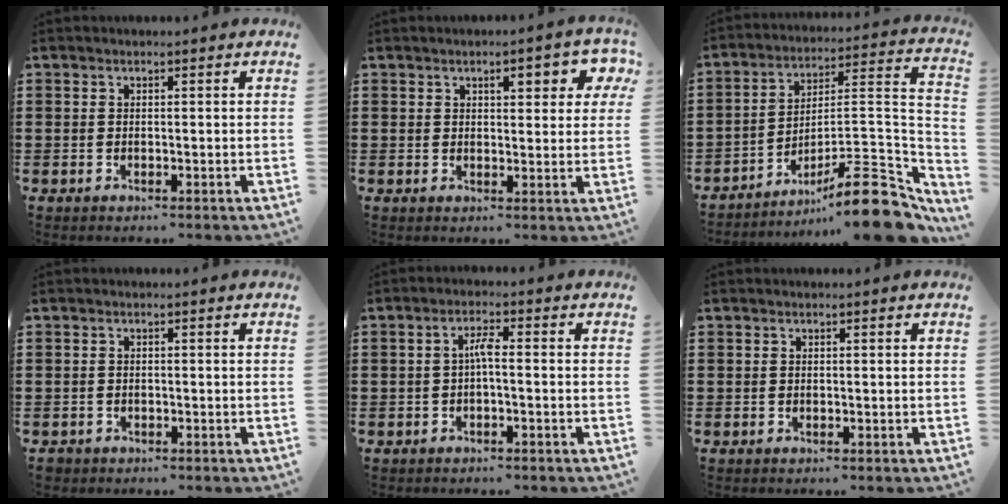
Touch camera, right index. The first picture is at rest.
{"total": 4.4, "force": [2.0, 1.6, 3.6], "torque": [-0.051, 0.000, 0.026]}
{"total": 12.9, "force": [-9.1, 2.6, 8.8], "torque": [-0.116, 0.029, -0.165]}
{"total": 0.9, "force": [-0.8, 0.4, -0.1], "torque": [-0.001, 0.001, -0.019]}
{"total": 2.5, "force": [-0.5, 0.3, 2.5], "torque": [-0.048, 0.003, -0.012]}
{"total": 0.0}